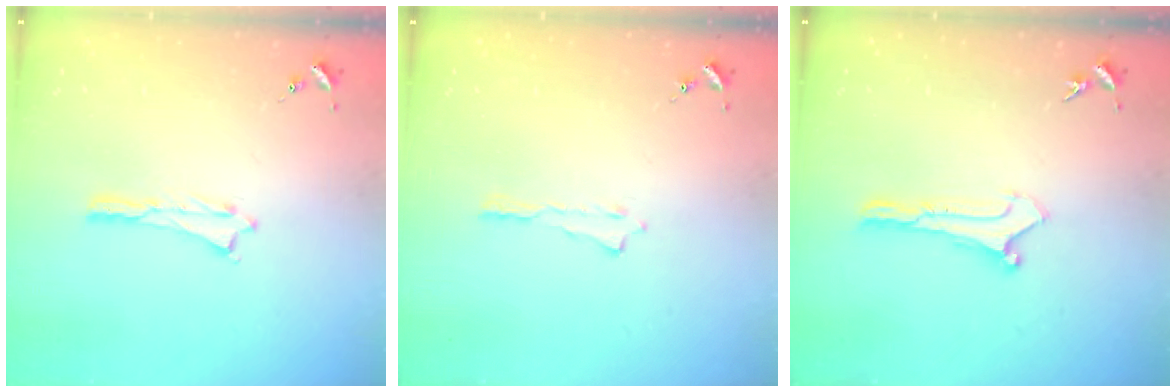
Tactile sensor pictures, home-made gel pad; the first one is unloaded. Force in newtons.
{"total": 0.0}
{"total": 0.0}